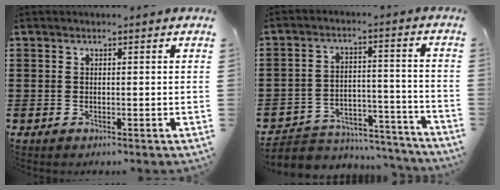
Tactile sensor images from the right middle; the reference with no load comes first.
{"total": 4.7, "force": [-4.4, 1.6, 0.3], "torque": [-0.009, 0.012, -0.091]}